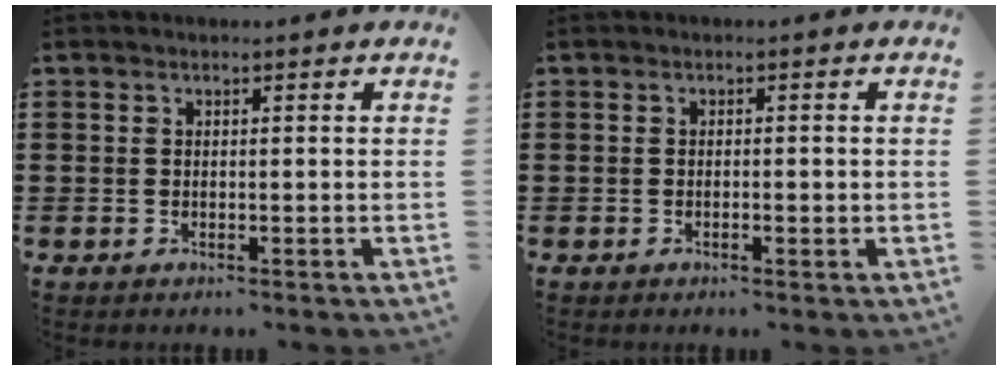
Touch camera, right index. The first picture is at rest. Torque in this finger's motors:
{"motor_torque": [-0.36, 0.34, -0.01, -0.01]}